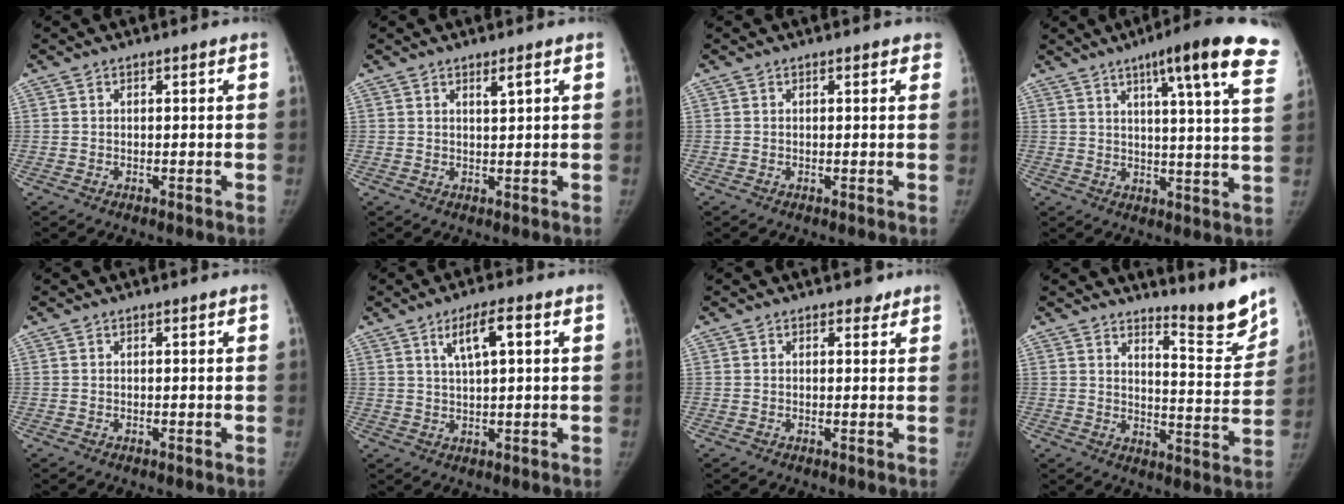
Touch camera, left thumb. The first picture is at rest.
{"total": 1.5, "force": [0.9, 0.1, 1.2], "torque": [-0.019, -0.007, 0.016]}
{"total": 1.1, "force": [0.7, 0.6, 0.6], "torque": [0.007, 0.000, 0.002]}
{"total": 19.2, "force": [11.3, 2.2, 15.3], "torque": [-0.193, -0.028, 0.131]}
{"total": 0.0}
{"total": 6.0, "force": [2.3, 1.6, 5.3], "torque": [-0.092, 0.003, 0.041]}
{"total": 1.3, "force": [1.0, 0.9, 0.2], "torque": [0.010, -0.004, 0.009]}
{"total": 10.1, "force": [9.1, 0.8, 4.3], "torque": [-0.040, -0.090, 0.133]}